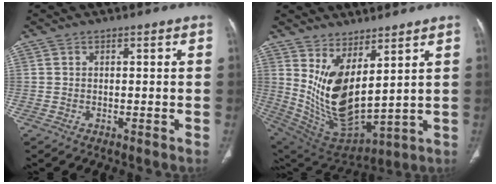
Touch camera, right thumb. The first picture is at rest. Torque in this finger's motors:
{"motor_torque": [-1.02, 1.75, 1.46, 0.38, 0.34]}